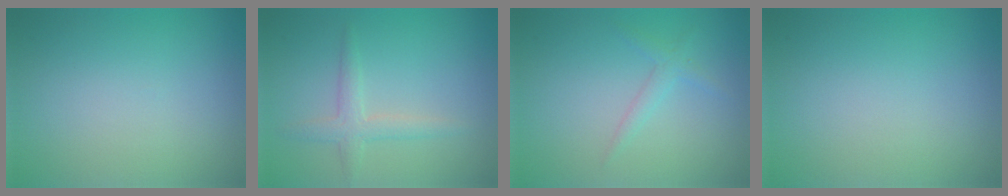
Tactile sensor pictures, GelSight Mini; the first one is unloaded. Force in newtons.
{"total": 2.1, "press": 2.1, "slide": 0.0}
{"total": 1.4, "press": 1.4, "slide": 0.0}
{"total": 0.0}